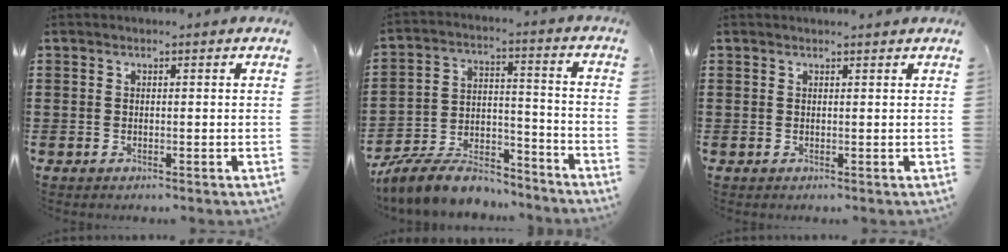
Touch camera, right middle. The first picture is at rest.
{"total": 10.0, "force": [-9.0, 2.7, 3.5], "torque": [-0.063, 0.028, -0.172]}
{"total": 0.5, "force": [0.5, -0.1, 0.1], "torque": [-0.003, -0.003, 0.010]}